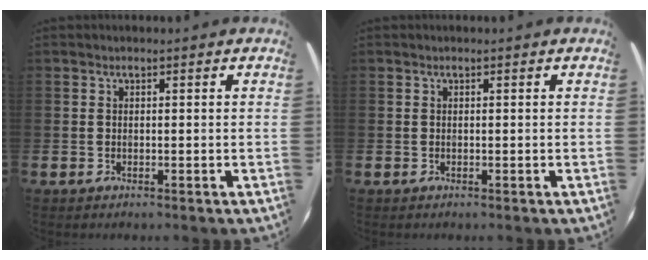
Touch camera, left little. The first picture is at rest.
{"total": 0.0}